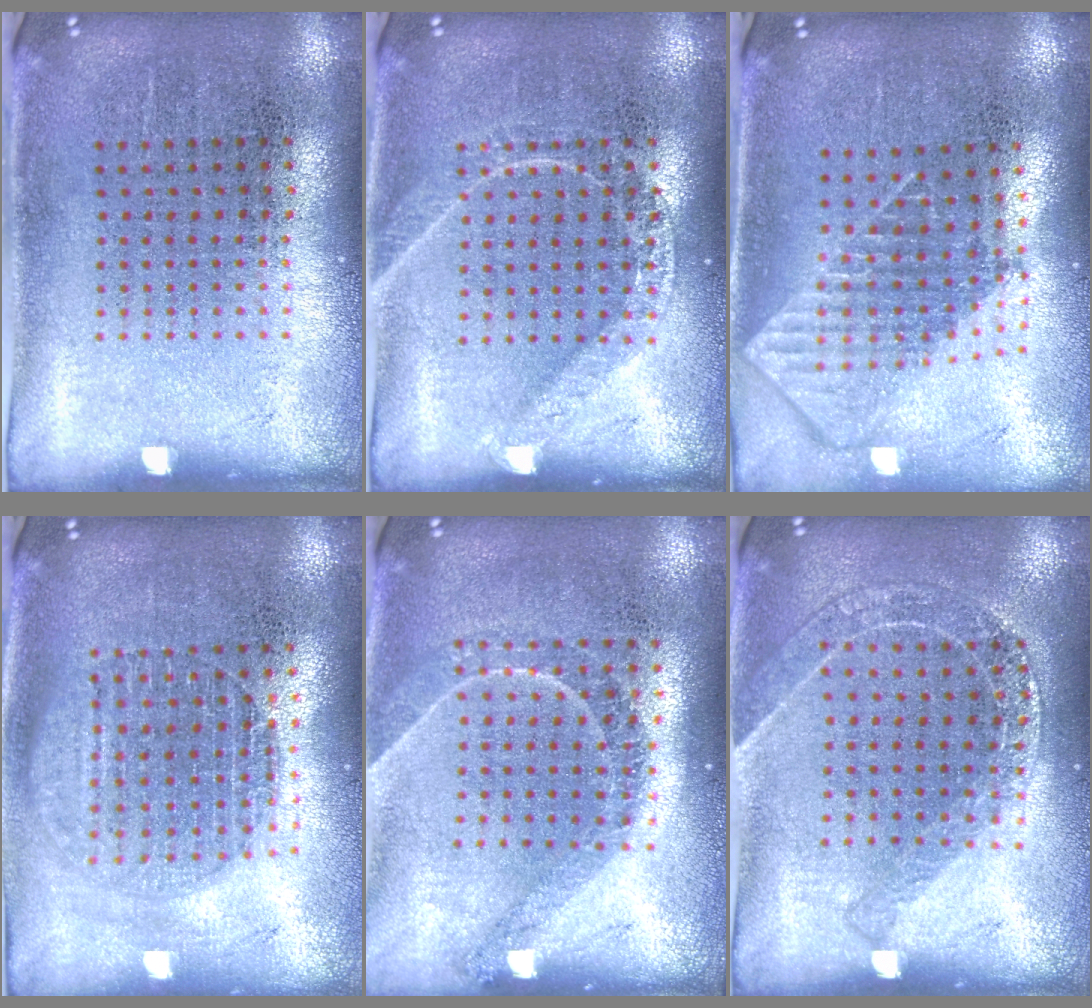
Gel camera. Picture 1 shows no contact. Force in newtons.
{"total": 1.8, "press": 1.8, "slide": 0.3}
{"total": 1.9, "press": 1.5, "slide": 1.1}
{"total": 1.6, "press": 1.4, "slide": 0.8}
{"total": 1.2, "press": 1.1, "slide": 0.5}
{"total": 1.4, "press": 1.4, "slide": 0.3}